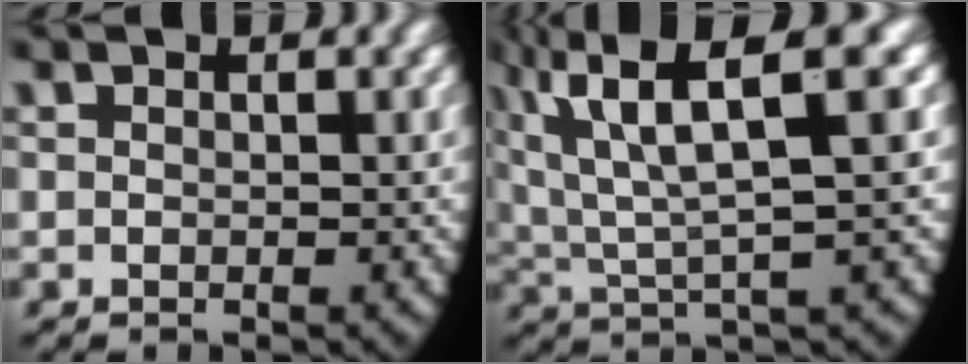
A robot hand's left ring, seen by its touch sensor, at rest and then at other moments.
{"total": 9.4, "force": [3.6, 4.2, 7.6], "torque": [-0.148, -0.007, 0.069]}